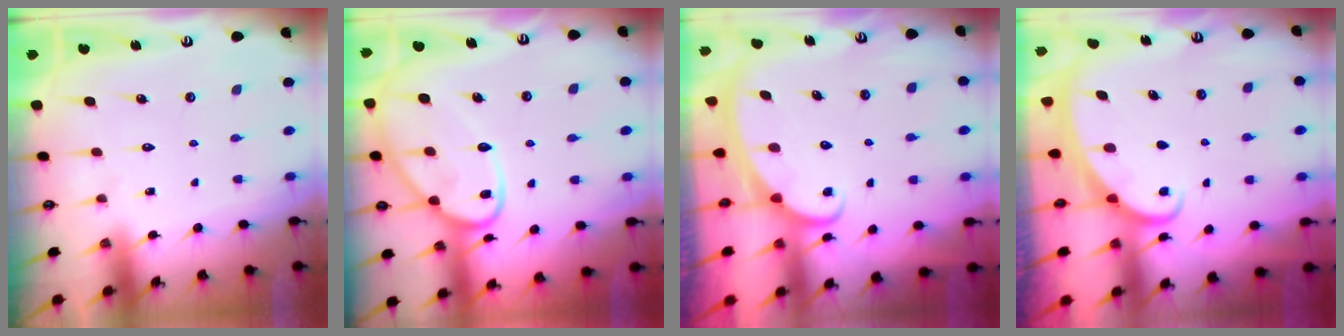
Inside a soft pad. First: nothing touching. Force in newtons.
{"total": 15.6, "press": 15.5, "slide": 1.5}
{"total": 2.5, "press": 2.4, "slide": 0.4}
{"total": 2.1, "press": 2.1, "slide": 0.2}